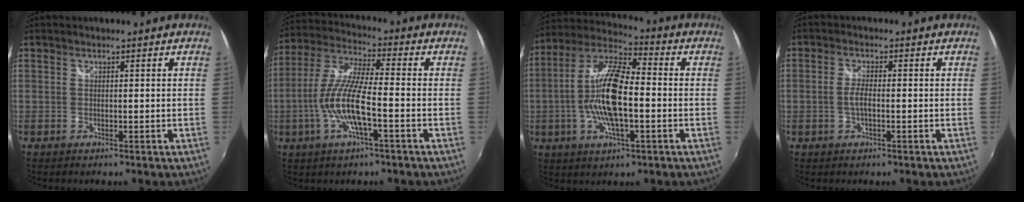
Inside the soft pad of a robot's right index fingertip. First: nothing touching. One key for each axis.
{"total": 11.8, "fx": -3.6, "fy": 2.0, "fz": 11.1, "tx": -0.232, "ty": -0.004, "tz": -0.069}
{"total": 14.6, "fx": -2.3, "fy": 4.6, "fz": 13.7, "tx": -0.273, "ty": 0.004, "tz": -0.051}
{"total": 2.6, "fx": -0.6, "fy": 0.7, "fz": 2.4, "tx": -0.050, "ty": 0.001, "tz": -0.013}